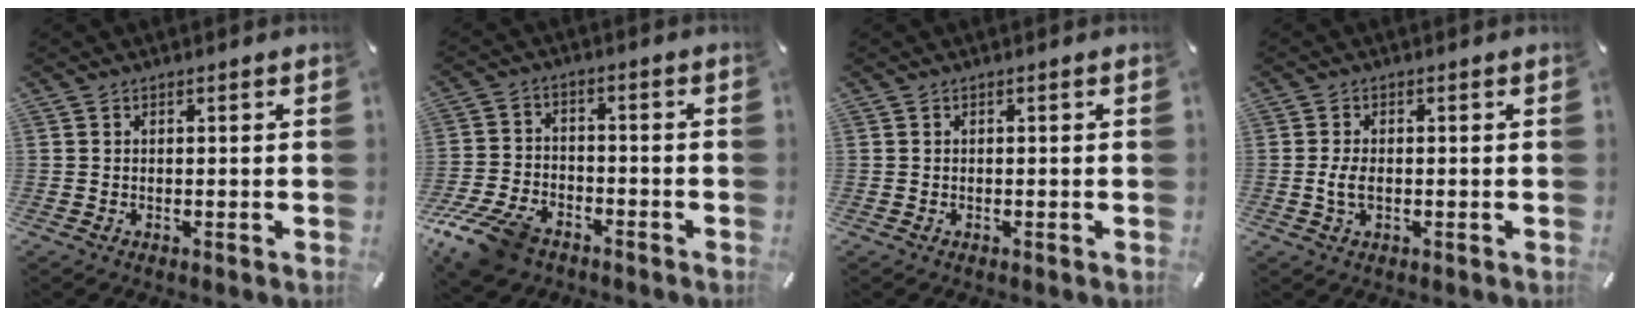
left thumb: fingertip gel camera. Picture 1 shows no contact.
{"total": 11.0, "force": [-7.3, 6.2, 5.2], "torque": [-0.111, 0.039, -0.138]}
{"total": 0.0}
{"total": 3.6, "force": [-0.4, 2.0, 3.0], "torque": [-0.068, -0.001, -0.010]}